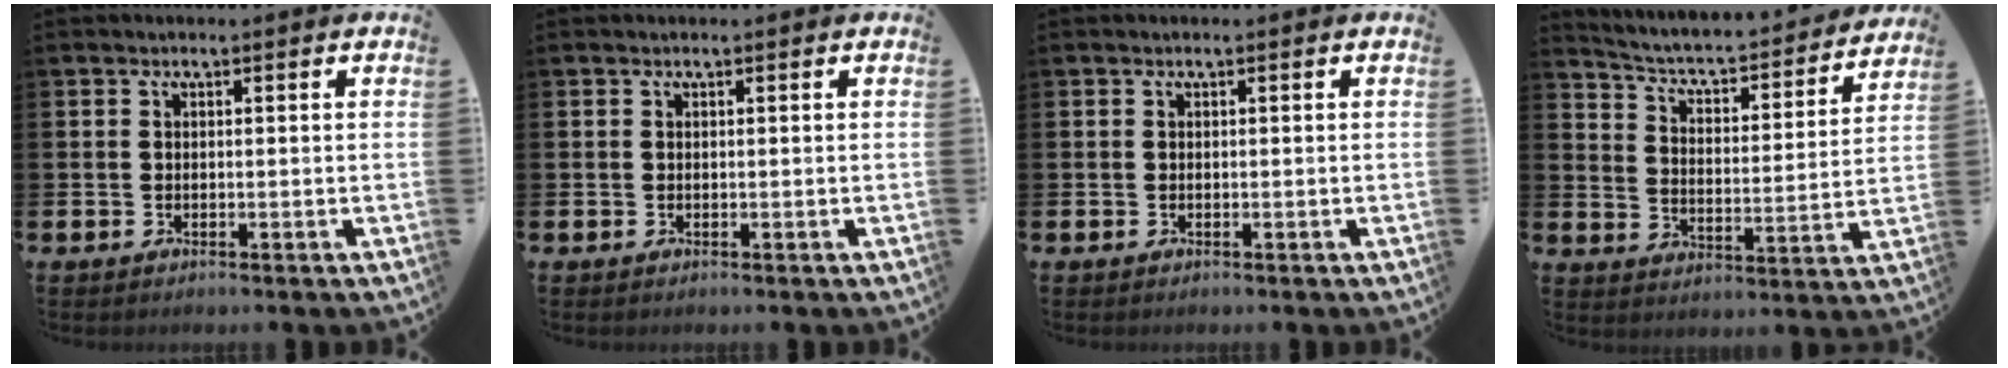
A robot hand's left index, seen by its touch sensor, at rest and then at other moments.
{"total": 0.0}
{"total": 0.0}
{"total": 4.6, "force": [4.2, 1.0, 1.7], "torque": [-0.062, -0.040, 0.061]}